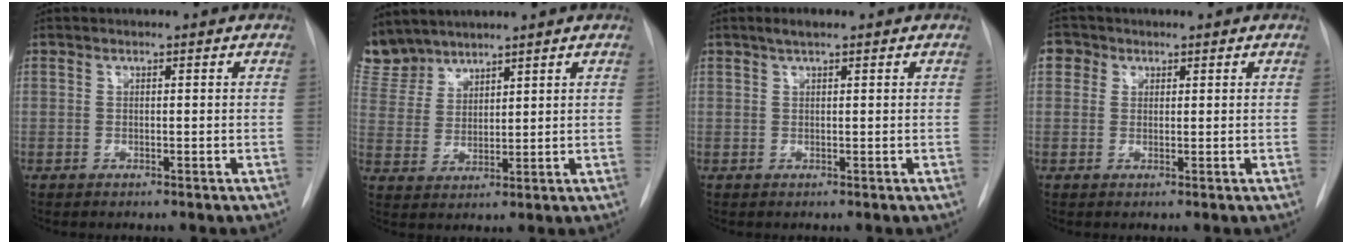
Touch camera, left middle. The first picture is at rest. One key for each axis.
{"total": 7.1, "fx": 6.7, "fy": 2.3, "fz": 0.2, "tx": -0.009, "ty": 0.006, "tz": 0.150}
{"total": 1.7, "fx": 1.2, "fy": 0.3, "fz": 1.2, "tx": -0.026, "ty": 0.006, "tz": 0.022}
{"total": 2.4, "fx": 1.0, "fy": 2.2, "fz": 0.5, "tx": 0.001, "ty": 0.006, "tz": 0.009}